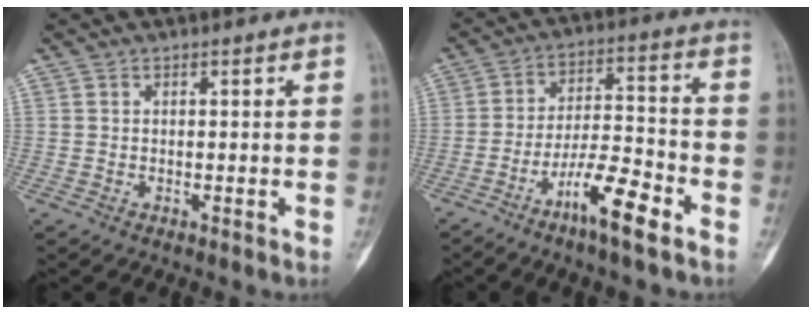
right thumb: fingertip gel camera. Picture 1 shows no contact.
{"total": 11.0, "force": [-6.5, 2.3, 8.6], "torque": [-0.157, 0.046, -0.114]}